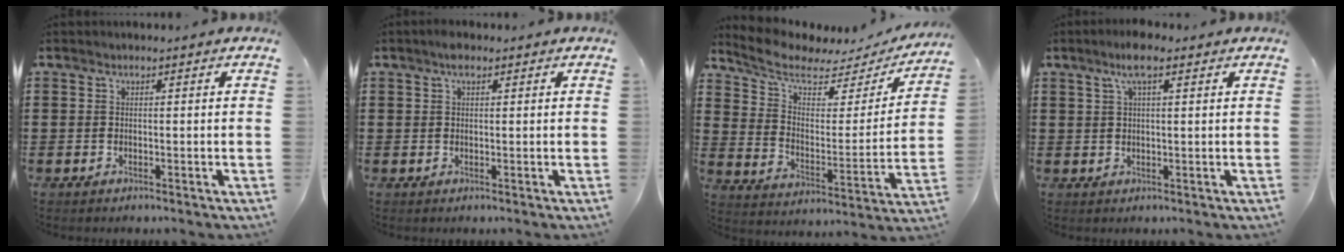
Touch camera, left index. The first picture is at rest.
{"total": 2.0, "force": [1.2, 0.8, 1.4], "torque": [-0.024, 0.002, 0.019]}
{"total": 6.4, "force": [5.0, 2.3, 3.3], "torque": [-0.089, -0.030, 0.083]}
{"total": 4.7, "force": [2.6, 1.0, 3.7], "torque": [-0.079, 0.007, 0.045]}